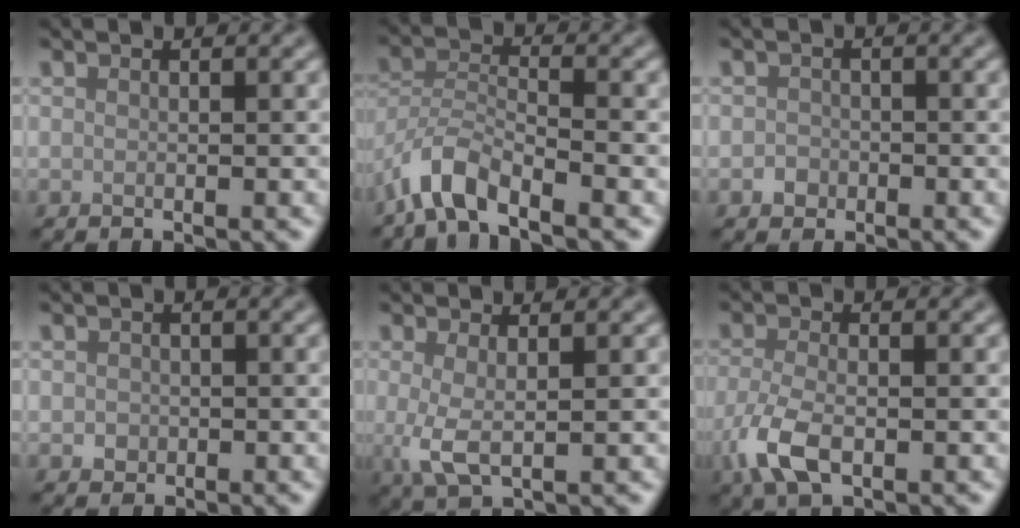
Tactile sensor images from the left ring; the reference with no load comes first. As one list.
[{"total": 4.7, "force": [-3.7, 1.3, 2.6], "torque": [-0.045, 0.004, -0.080]}, {"total": 1.2, "force": [-0.5, 1.1, 0.2], "torque": [0.006, -0.001, -0.011]}, {"total": 1.1, "force": [-0.1, 1.0, 0.2], "torque": [0.003, -0.006, -0.003]}, {"total": 2.7, "force": [0.2, 0.9, 2.5], "torque": [-0.052, -0.007, 0.006]}, {"total": 4.3, "force": [-1.7, 2.1, 3.3], "torque": [-0.084, -0.007, -0.037]}]